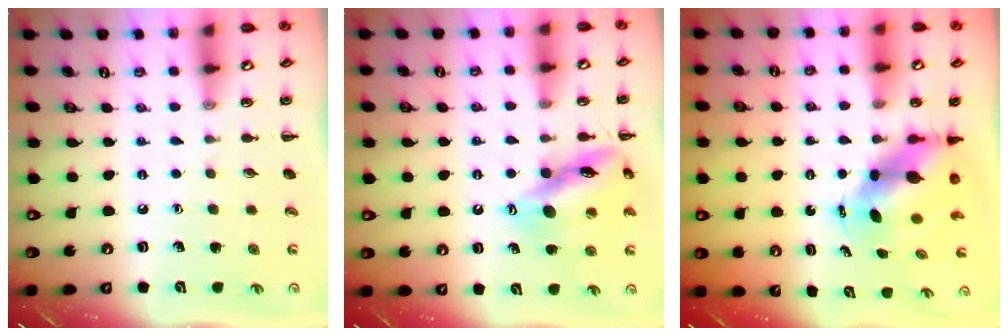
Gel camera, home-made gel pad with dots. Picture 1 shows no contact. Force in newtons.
{"total": 14.4, "press": 14.2, "slide": 2.0}
{"total": 5.8, "press": 5.6, "slide": 1.4}